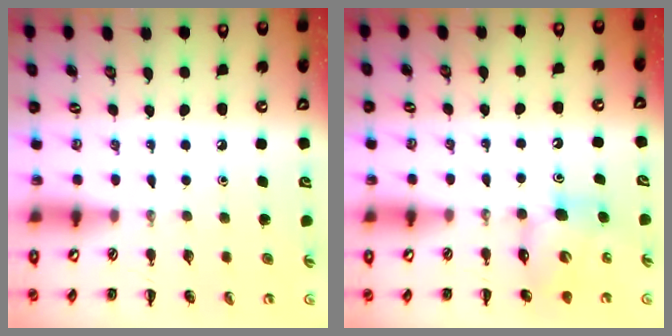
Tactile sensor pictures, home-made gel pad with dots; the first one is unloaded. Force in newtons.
{"total": 6.0, "press": 5.9, "slide": 0.9}